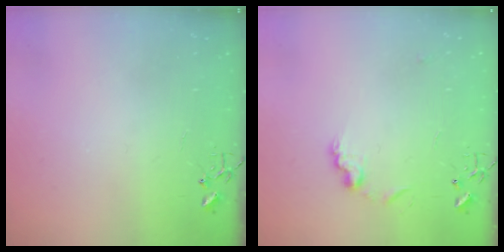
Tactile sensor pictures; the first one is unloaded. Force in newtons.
{"total": 8.4, "press": 8.4, "slide": 0.4}